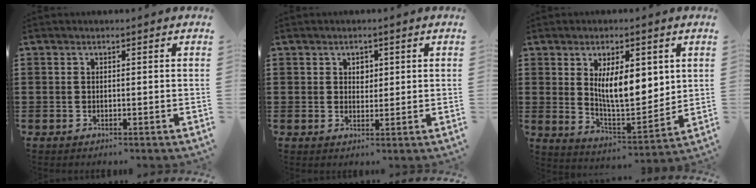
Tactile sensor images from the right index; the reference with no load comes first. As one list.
[{"total": 2.0, "force": [0.7, 1.5, 1.1], "torque": [-0.017, 0.005, 0.011]}, {"total": 9.9, "force": [2.9, 4.0, 8.6], "torque": [-0.147, -0.006, 0.046]}]